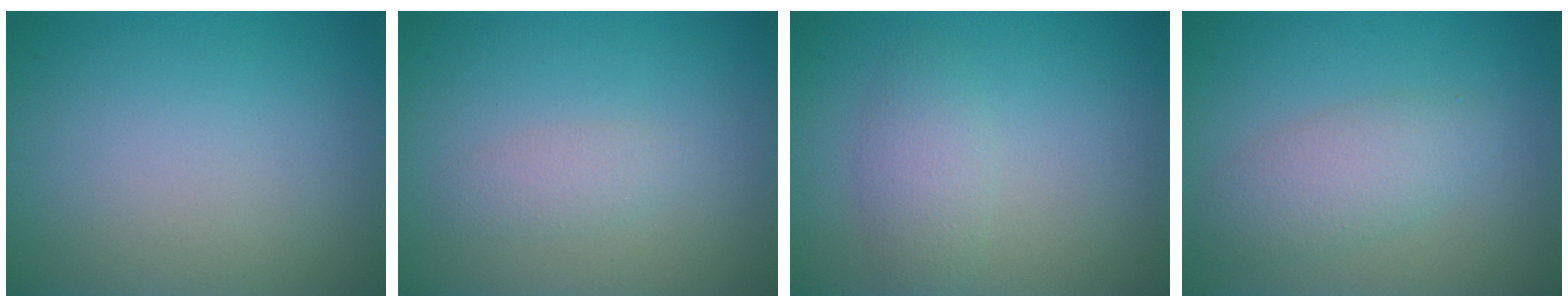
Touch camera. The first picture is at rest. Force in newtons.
{"total": 1.4, "press": 1.4, "slide": 0.1}
{"total": 2.4, "press": 2.4, "slide": 0.0}
{"total": 3.3, "press": 3.3, "slide": 0.2}